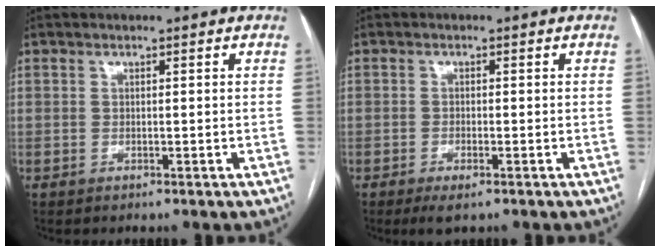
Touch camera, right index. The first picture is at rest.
{"total": 2.8, "force": [-1.8, 0.7, 2.1], "torque": [-0.035, -0.003, -0.027]}